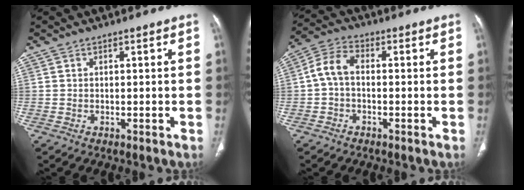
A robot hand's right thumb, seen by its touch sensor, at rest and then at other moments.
{"total": 6.0, "force": [-0.4, 3.8, 4.7], "torque": [-0.092, 0.021, -0.017]}